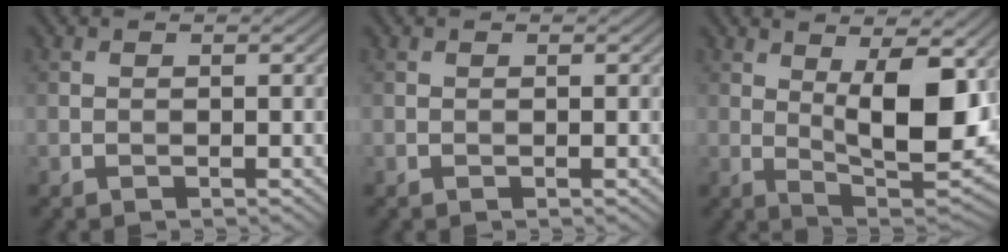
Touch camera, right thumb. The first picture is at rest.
{"total": 0.0}
{"total": 12.2, "force": [2.8, 4.3, 11.1], "torque": [-0.177, -0.009, 0.046]}